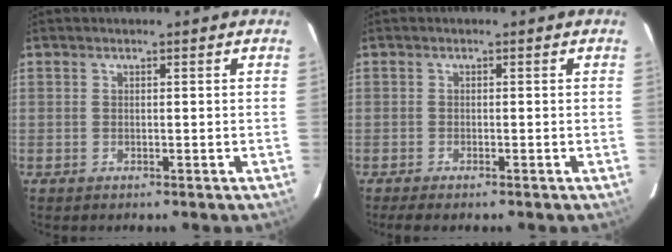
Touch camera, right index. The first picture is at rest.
{"total": 2.2, "force": [-1.8, 0.2, 1.2], "torque": [-0.029, -0.008, -0.034]}